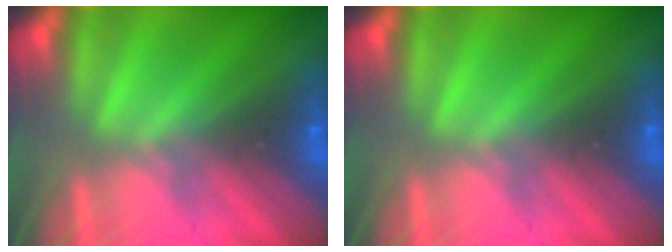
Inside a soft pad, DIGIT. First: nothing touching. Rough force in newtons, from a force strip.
{"total": 0.0}